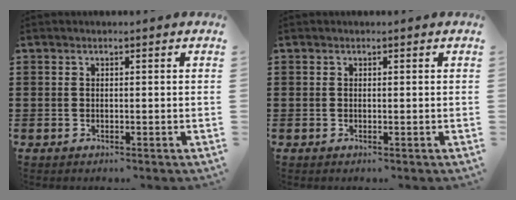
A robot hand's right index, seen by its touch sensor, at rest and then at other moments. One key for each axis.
{"total": 0.0}